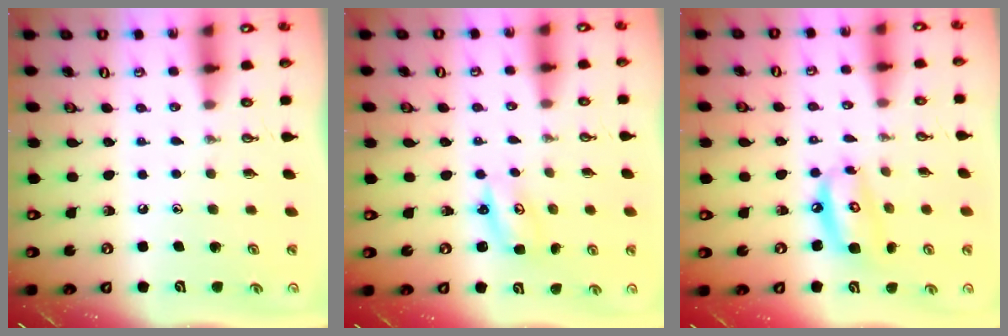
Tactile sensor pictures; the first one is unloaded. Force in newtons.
{"total": 2.6, "press": 2.6, "slide": 0.2}
{"total": 10.1, "press": 10.0, "slide": 1.3}